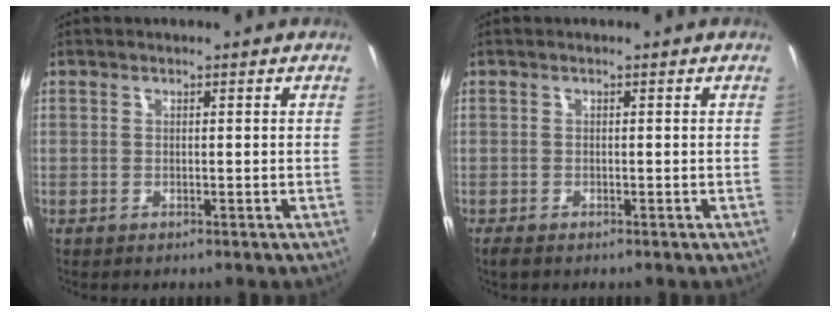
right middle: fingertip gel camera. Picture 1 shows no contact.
{"total": 1.4, "force": [-1.0, 0.5, 0.9], "torque": [-0.020, -0.007, -0.017]}